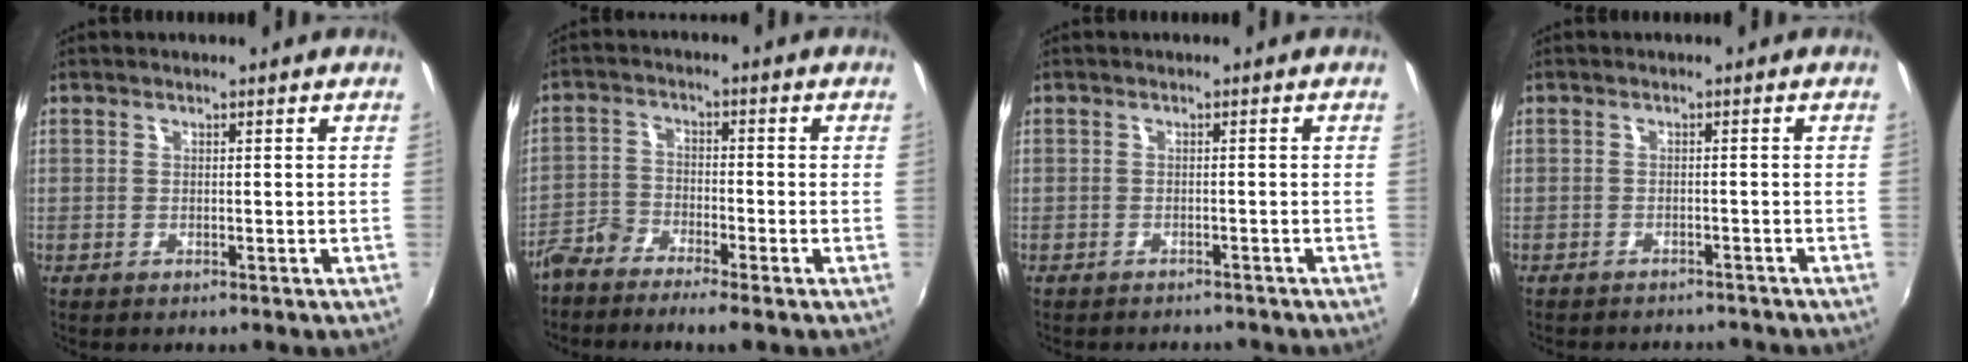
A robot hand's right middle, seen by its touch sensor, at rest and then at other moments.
{"total": 4.5, "force": [-4.0, 1.0, 2.0], "torque": [-0.057, 0.003, -0.084]}
{"total": 3.5, "force": [-3.2, 1.3, 0.9], "torque": [-0.026, -0.004, -0.044]}
{"total": 6.0, "force": [-5.5, 1.9, 1.7], "torque": [-0.044, -0.007, -0.072]}